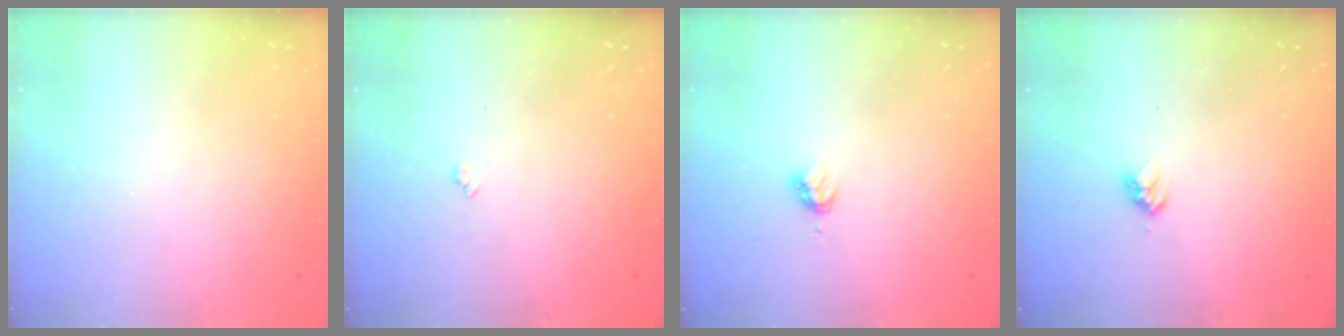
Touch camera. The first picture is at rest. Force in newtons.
{"total": 3.7, "press": 3.7, "slide": 0.4}
{"total": 2.9, "press": 2.8, "slide": 0.4}
{"total": 3.1, "press": 3.1, "slide": 0.4}